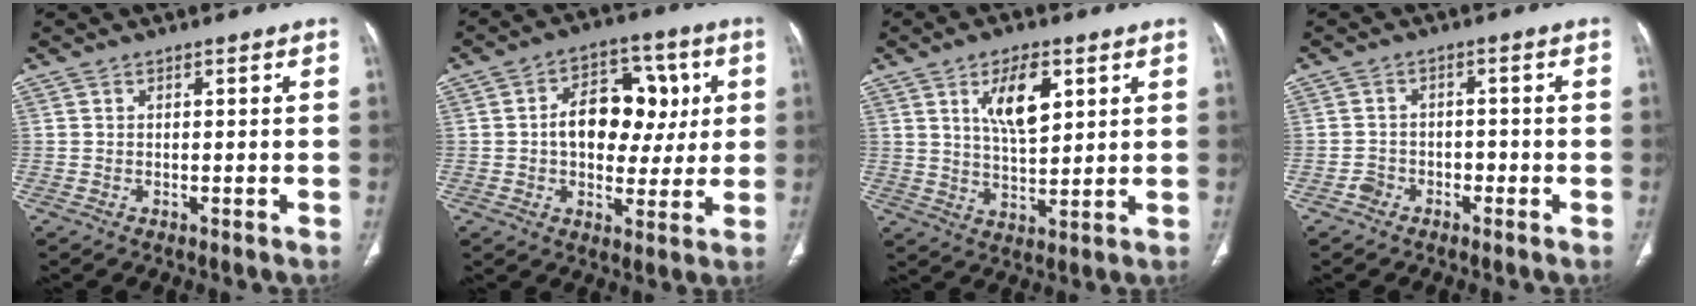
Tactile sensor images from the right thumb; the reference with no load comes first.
{"total": 13.9, "force": [1.5, 9.8, 9.8], "torque": [-0.096, 0.017, 0.021]}
{"total": 9.4, "force": [3.9, 4.2, 7.4], "torque": [-0.111, -0.021, 0.073]}
{"total": 2.8, "force": [-1.6, 2.2, 0.6], "torque": [-0.004, 0.019, -0.030]}